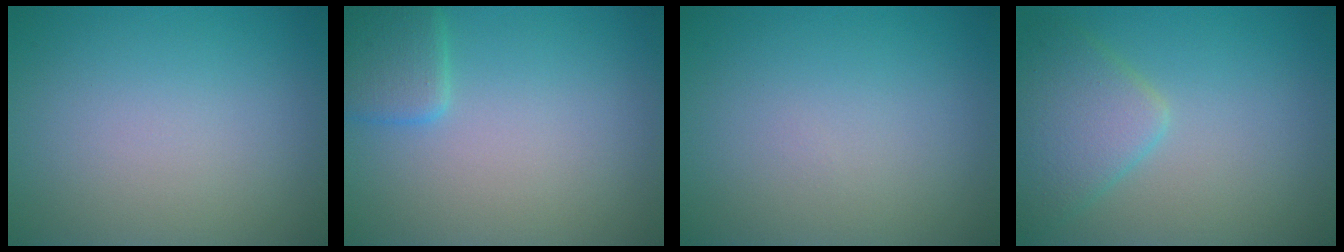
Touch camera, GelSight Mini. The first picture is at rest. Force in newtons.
{"total": 2.5, "press": 2.5, "slide": 0.1}
{"total": 0.0}
{"total": 4.0, "press": 3.9, "slide": 0.2}